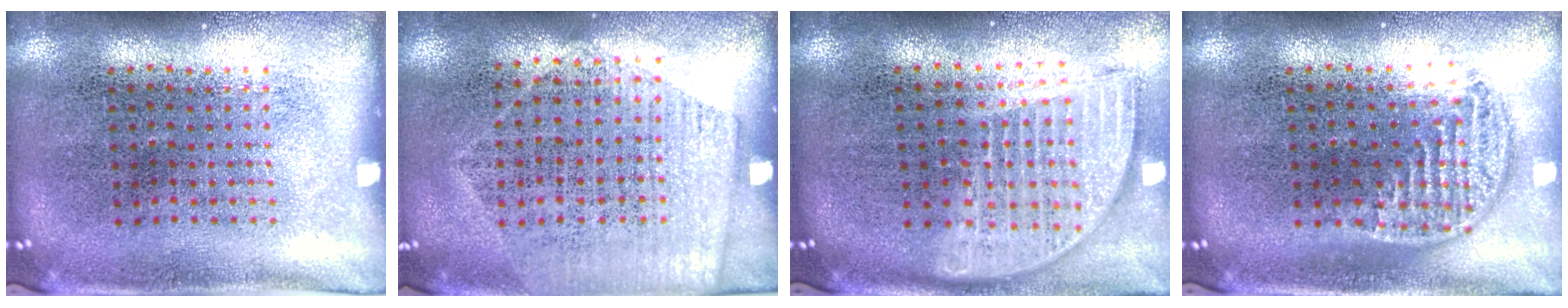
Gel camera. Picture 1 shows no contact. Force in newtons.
{"total": 1.4, "press": 1.1, "slide": 0.7}
{"total": 1.8, "press": 1.5, "slide": 1.0}
{"total": 1.3, "press": 1.1, "slide": 0.6}